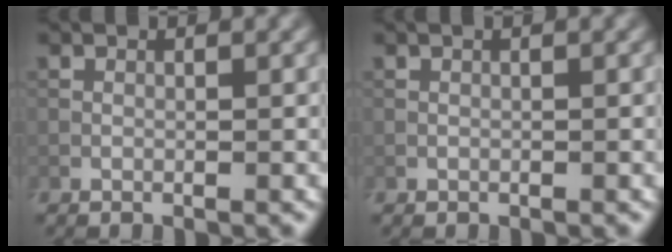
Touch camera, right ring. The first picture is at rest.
{"total": 0.0}